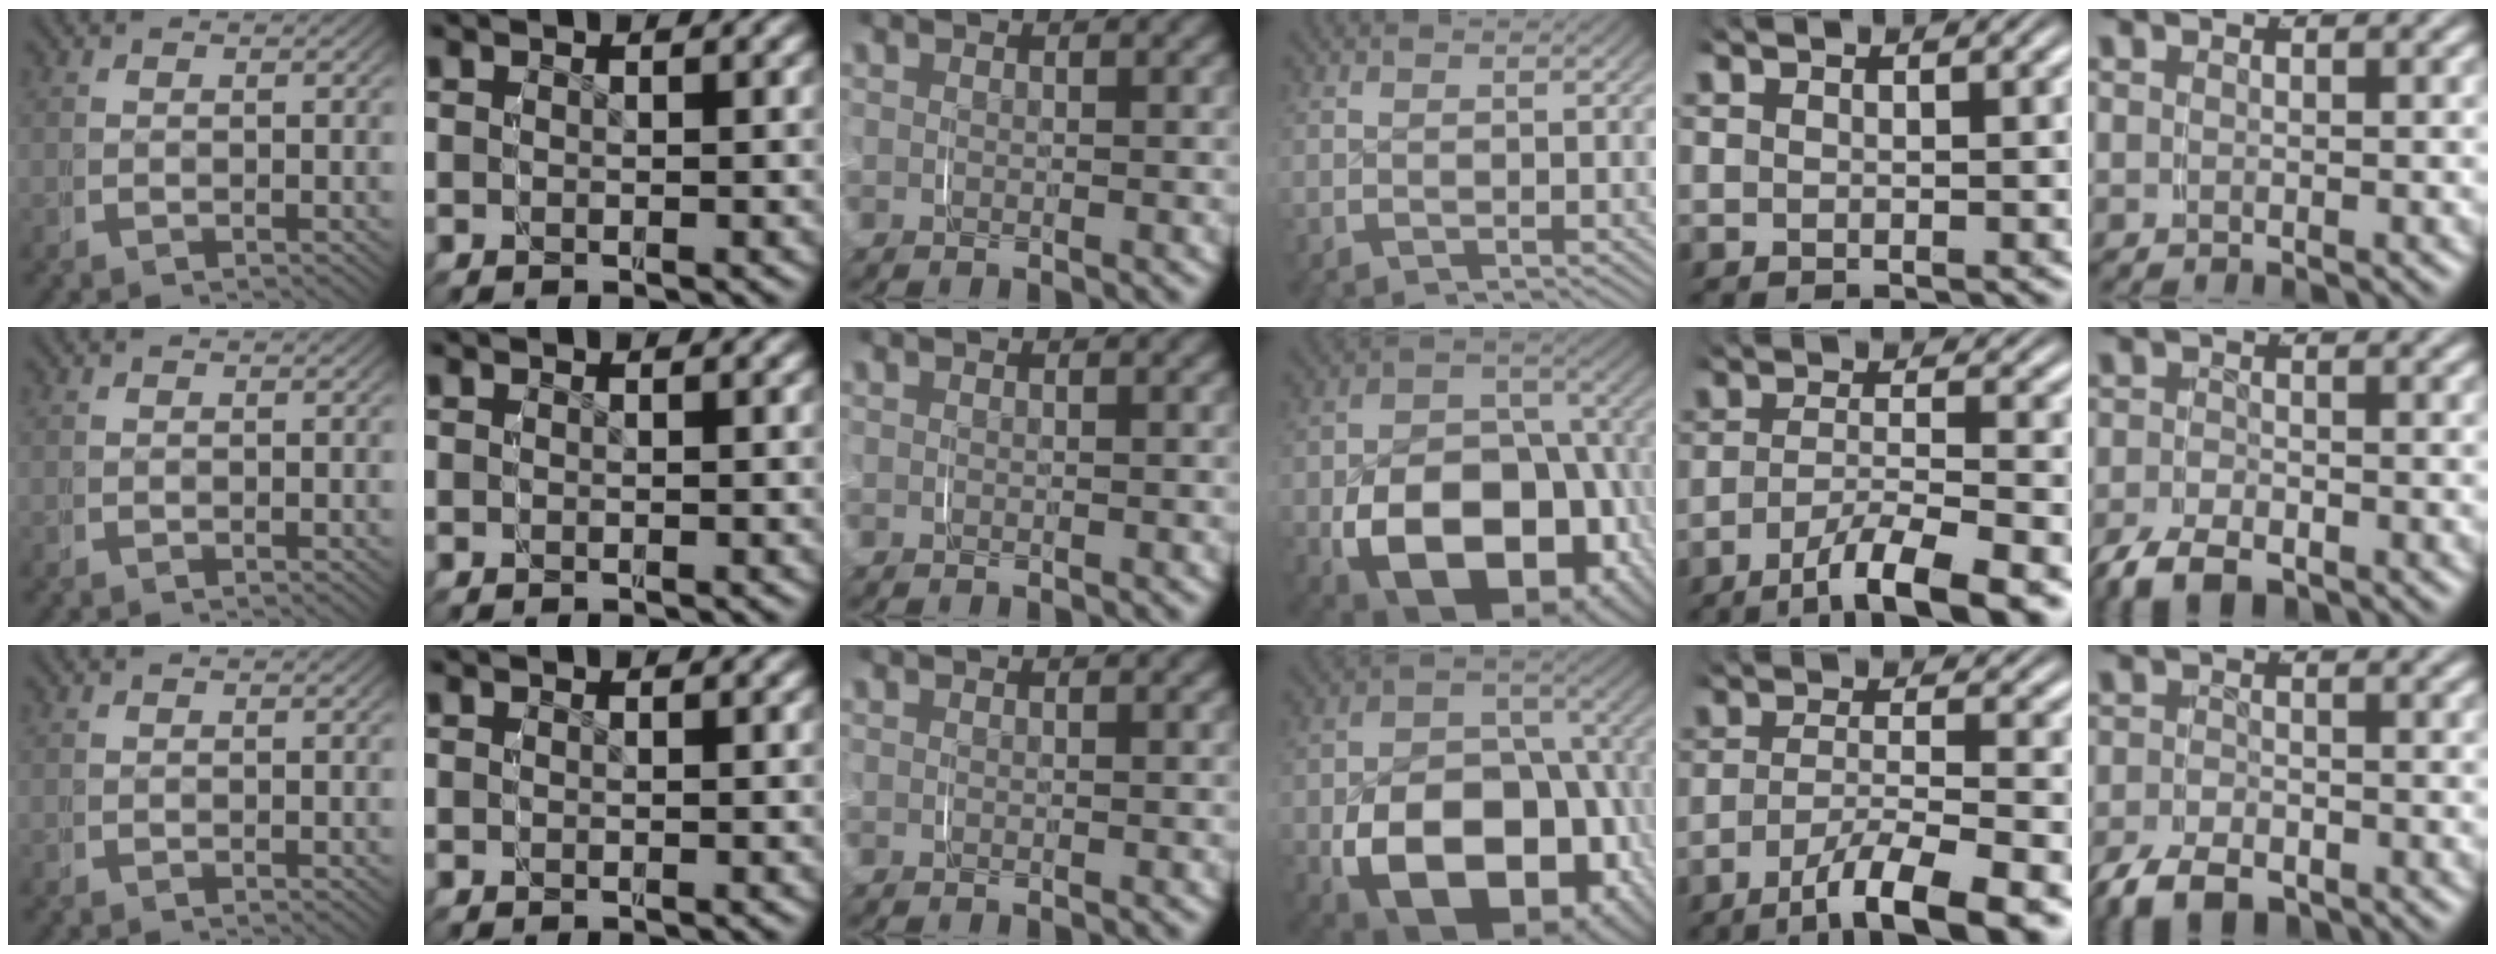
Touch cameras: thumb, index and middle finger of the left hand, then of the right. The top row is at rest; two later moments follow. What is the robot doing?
{"motion": "grasp_and_lifting", "object": "paper plate"}